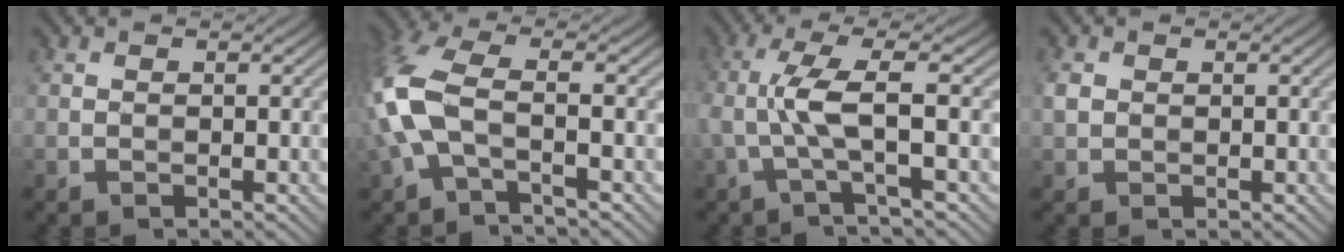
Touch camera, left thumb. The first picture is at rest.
{"total": 7.9, "force": [-1.7, 3.3, 7.0], "torque": [-0.183, 0.009, -0.052]}
{"total": 5.6, "force": [-0.7, 0.8, 5.5], "torque": [-0.117, 0.014, -0.027]}
{"total": 1.3, "force": [0.2, 1.2, 0.4], "torque": [-0.013, 0.000, 0.003]}